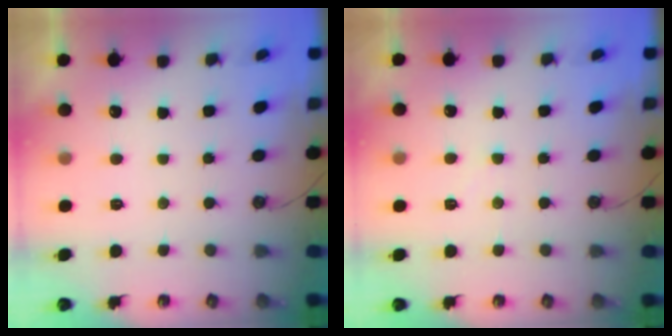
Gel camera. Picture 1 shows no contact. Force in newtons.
{"total": 5.2, "press": 5.1, "slide": 1.0}